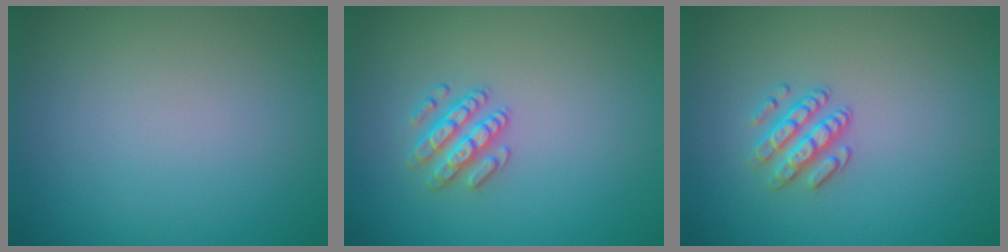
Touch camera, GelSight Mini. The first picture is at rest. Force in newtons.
{"total": 2.5, "press": 2.5, "slide": 0.4}
{"total": 2.5, "press": 2.3, "slide": 0.9}